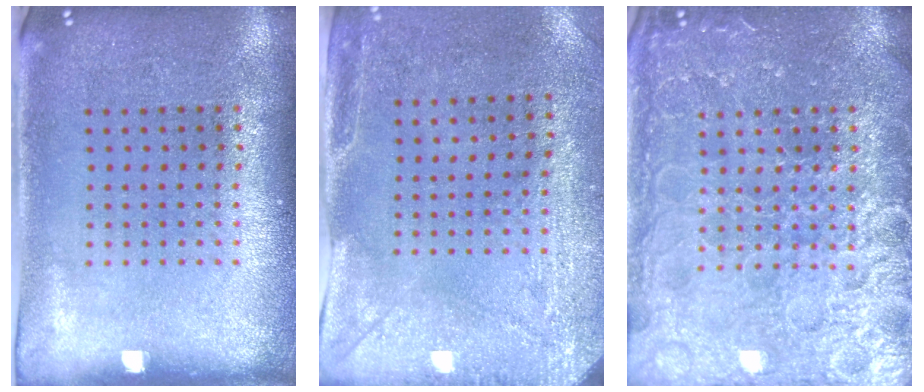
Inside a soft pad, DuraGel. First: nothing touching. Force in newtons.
{"total": 2.9, "press": 2.3, "slide": 1.8}
{"total": 7.0, "press": 6.9, "slide": 0.8}